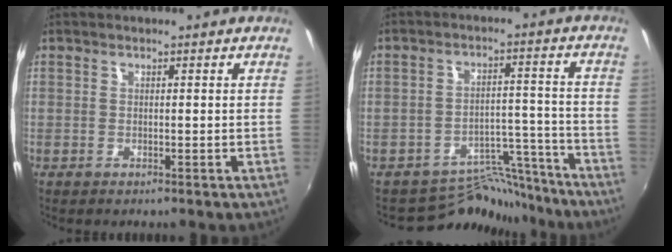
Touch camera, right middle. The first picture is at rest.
{"total": 10.0, "force": [-9.4, 3.3, -0.4], "torque": [0.015, 0.047, -0.134]}